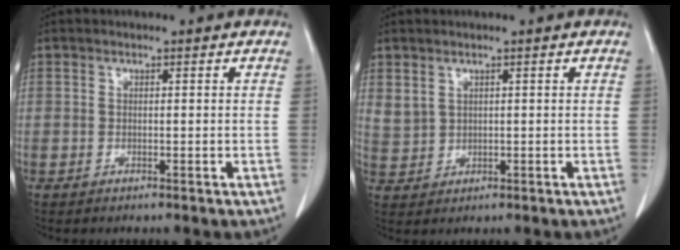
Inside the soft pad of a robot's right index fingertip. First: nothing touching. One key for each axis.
{"total": 2.8, "fx": 1.9, "fy": 1.9, "fz": 0.9, "tx": -0.016, "ty": 0.003, "tz": 0.050}